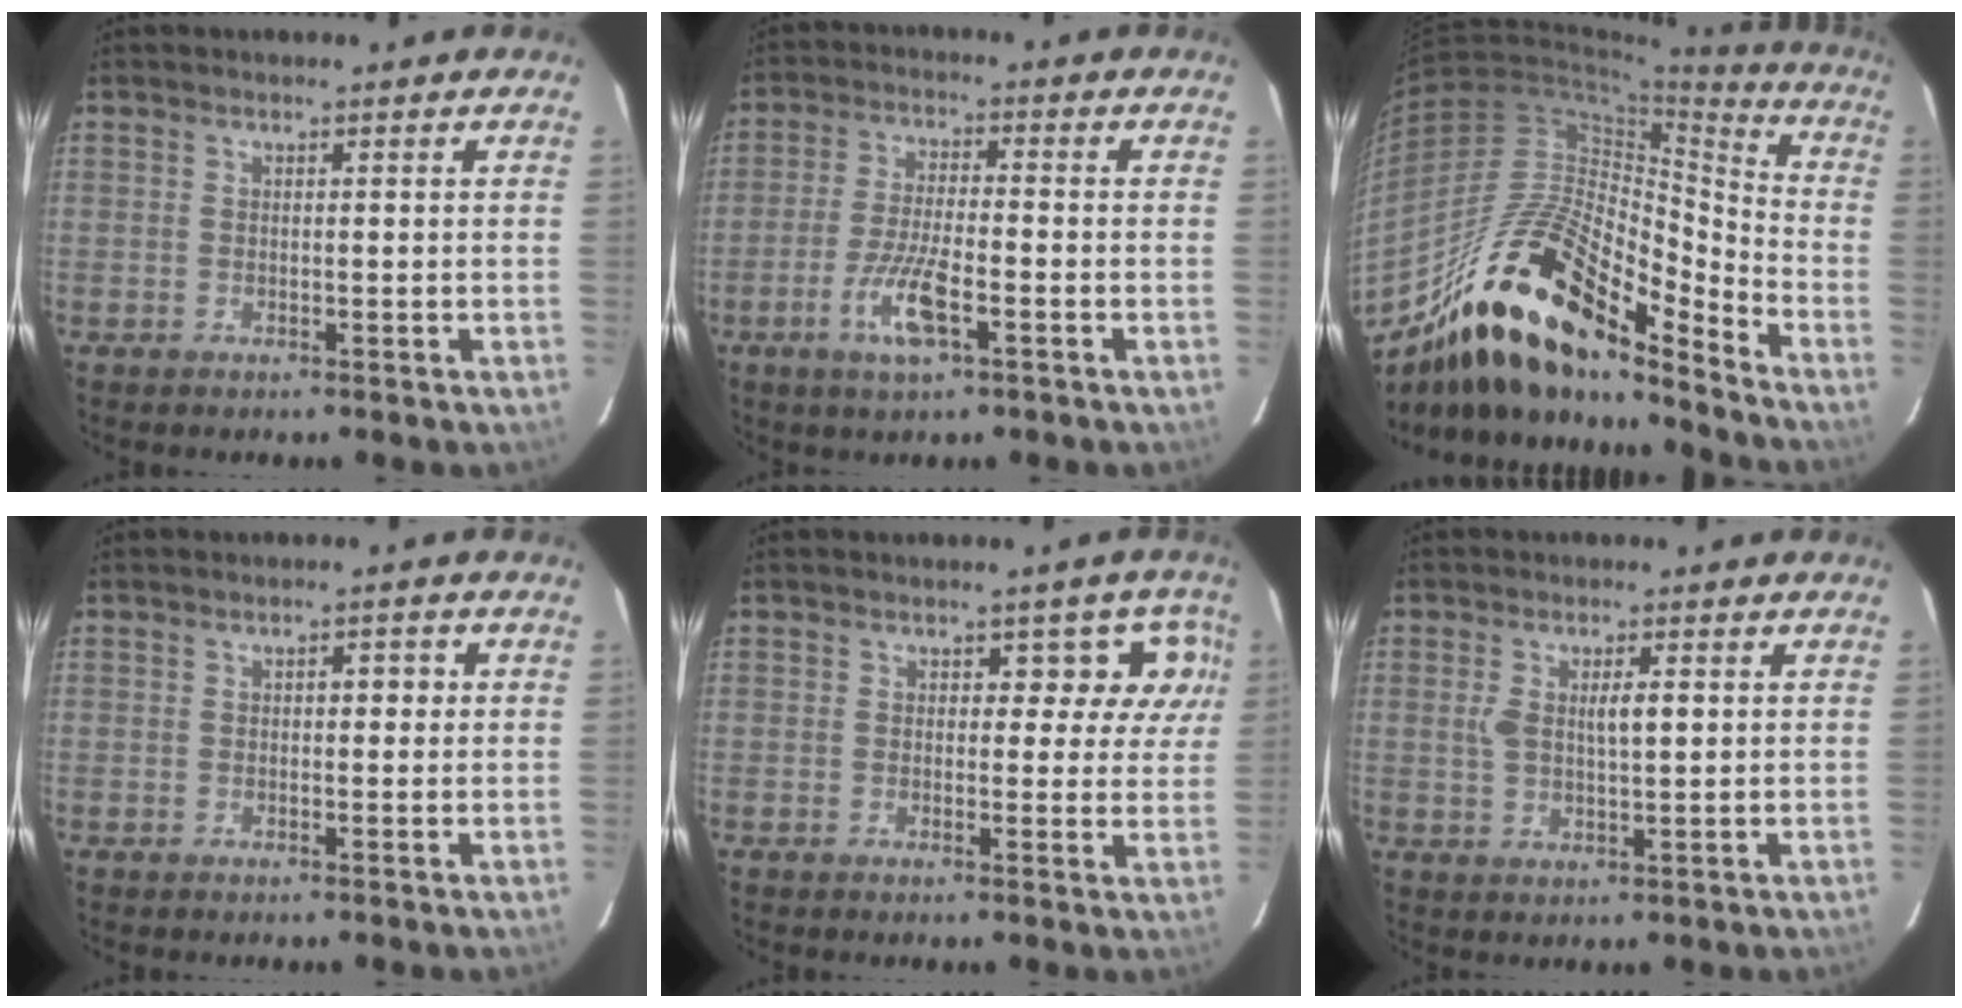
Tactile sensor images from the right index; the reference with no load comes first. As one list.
[{"total": 7.6, "force": [-3.4, 1.4, 6.6], "torque": [-0.134, -0.008, -0.062]}, {"total": 21.9, "force": [-15.0, 6.5, 14.7], "torque": [-0.263, 0.018, -0.259]}, {"total": 1.9, "force": [0.3, 0.9, 1.7], "torque": [-0.023, 0.012, 0.003]}, {"total": 5.8, "force": [2.3, 3.6, 3.8], "torque": [-0.013, 0.012, 0.014]}, {"total": 4.6, "force": [0.9, 1.4, 4.3], "torque": [-0.080, 0.005, 0.018]}]